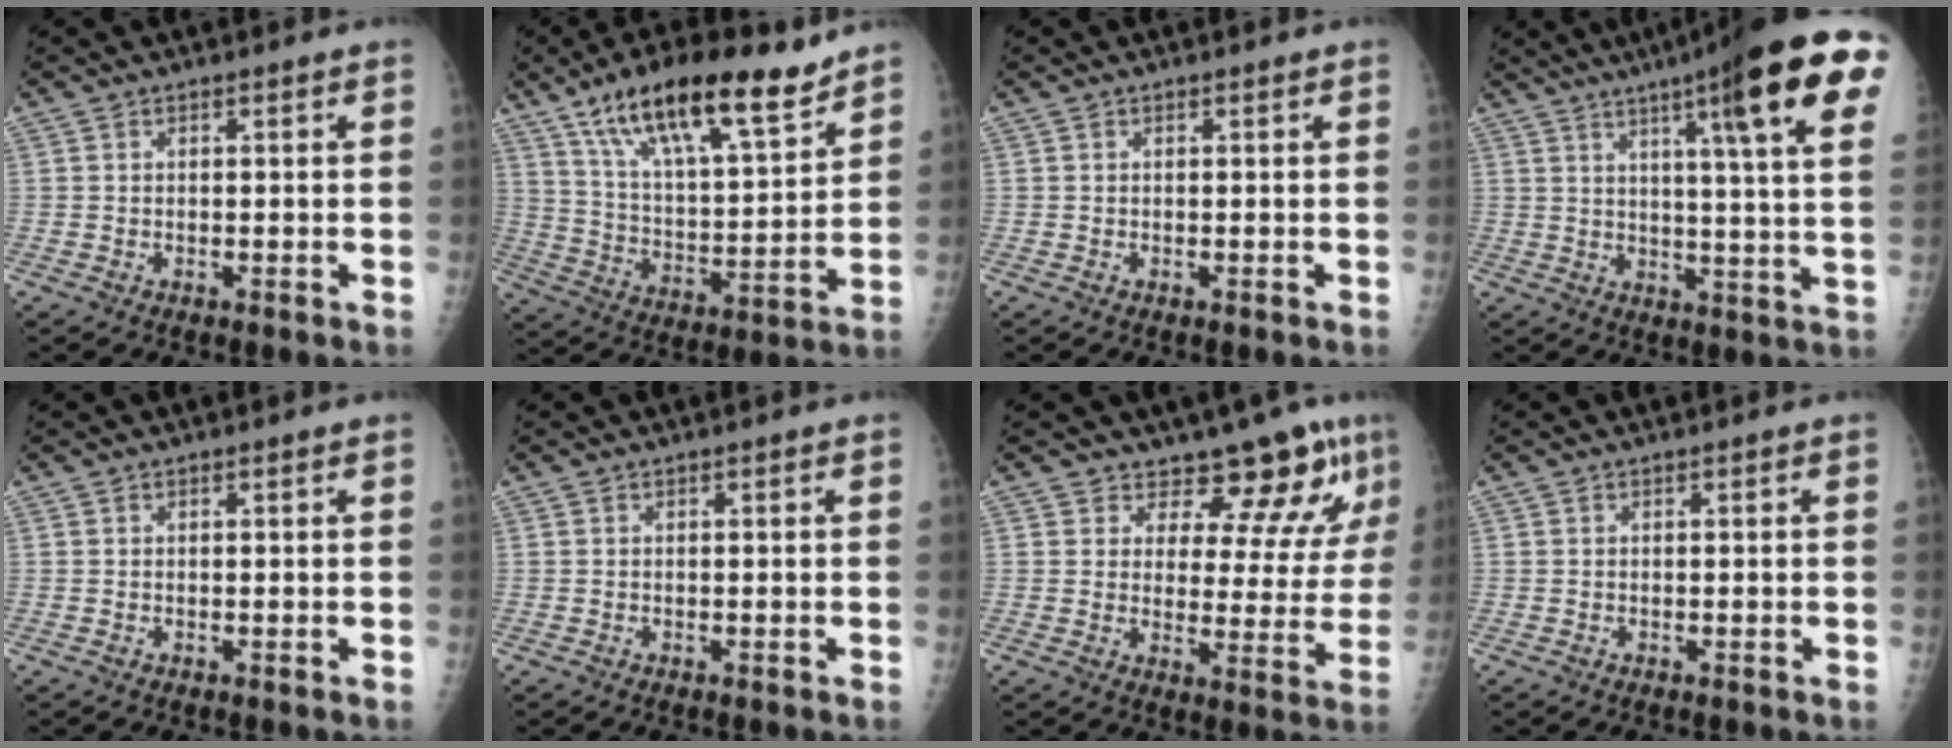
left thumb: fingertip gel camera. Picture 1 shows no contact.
{"total": 21.2, "force": [14.1, 6.7, 14.3], "torque": [-0.210, -0.052, 0.241]}
{"total": 0.0}
{"total": 22.0, "force": [10.7, 2.4, 19.1], "torque": [-0.259, -0.022, 0.134]}
{"total": 0.0}
{"total": 0.0}
{"total": 12.6, "force": [10.2, 5.1, 5.3], "torque": [-0.022, -0.071, 0.117]}
{"total": 0.0}